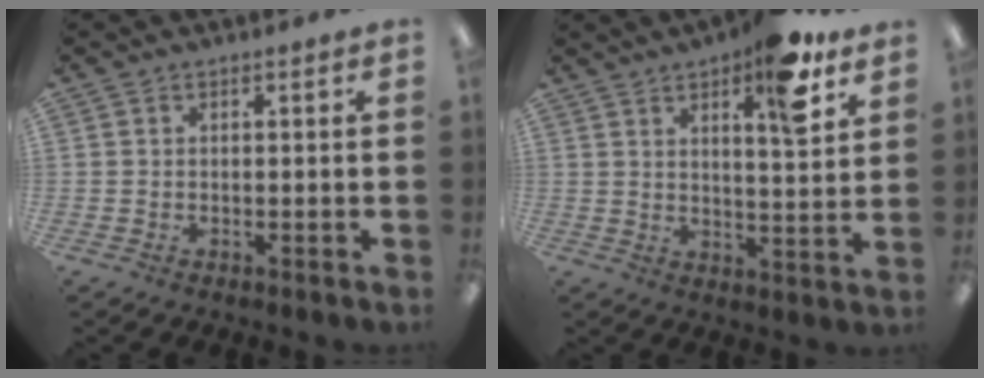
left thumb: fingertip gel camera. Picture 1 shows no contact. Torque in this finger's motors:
{"motor_torque": [2.00, 1.25, 1.73, -0.89, 0.35]}